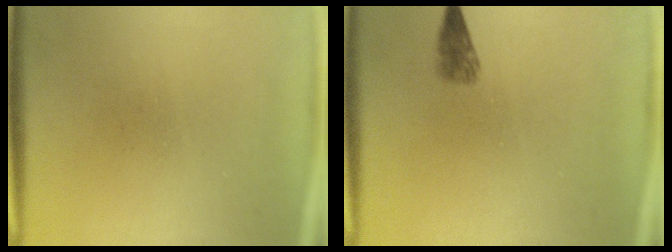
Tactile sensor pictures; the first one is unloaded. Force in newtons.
{"total": 1.9}